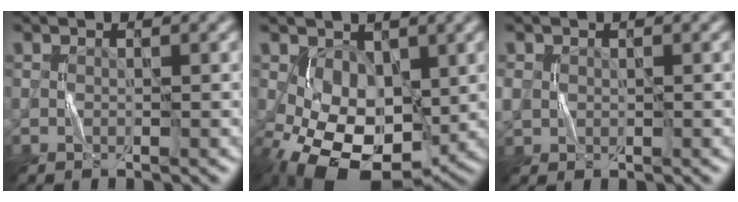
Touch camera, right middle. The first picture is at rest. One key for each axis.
{"total": 7.6, "fx": -1.2, "fy": 4.9, "fz": 5.7, "tx": -0.110, "ty": -0.017, "tz": -0.014}
{"total": 1.6, "fx": 0.3, "fy": 1.4, "fz": 0.7, "tx": -0.018, "ty": 0.000, "tz": 0.005}